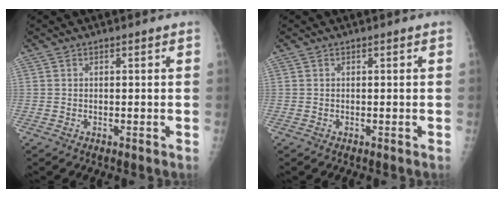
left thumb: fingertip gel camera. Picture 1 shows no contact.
{"total": 0.0}